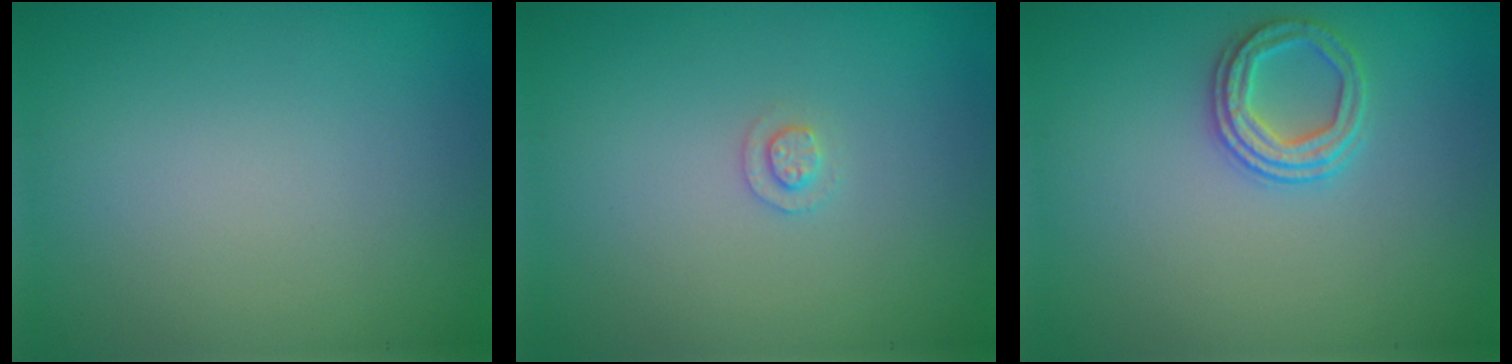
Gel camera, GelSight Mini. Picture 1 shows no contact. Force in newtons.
{"total": 1.0, "press": 1.0, "slide": 0.2}
{"total": 2.5, "press": 2.3, "slide": 1.0}